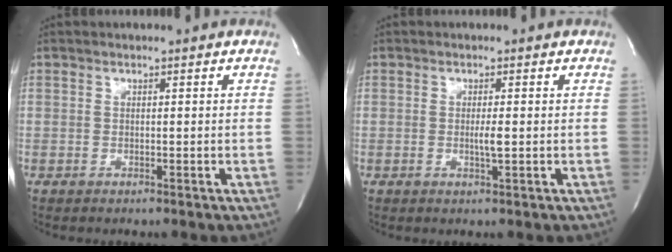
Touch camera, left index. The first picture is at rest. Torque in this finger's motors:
{"motor_torque": [0.27, 0.09, 0.02, 0.01]}